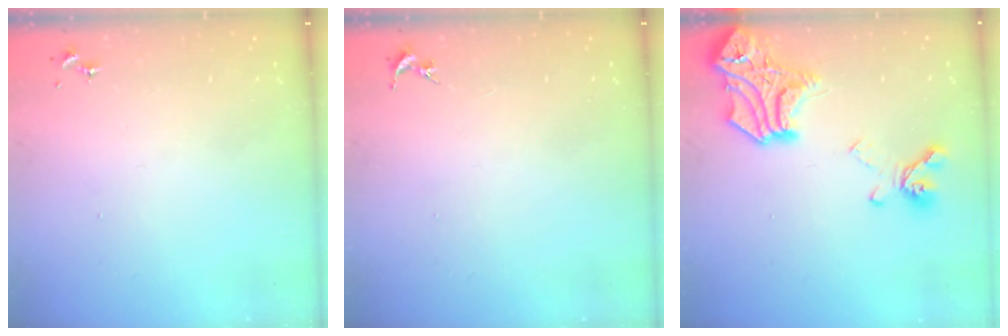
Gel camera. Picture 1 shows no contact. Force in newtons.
{"total": 0.0}
{"total": 19.9, "press": 19.9, "slide": 0.9}